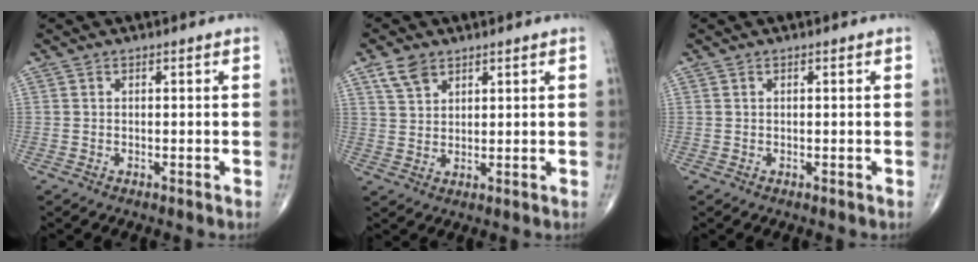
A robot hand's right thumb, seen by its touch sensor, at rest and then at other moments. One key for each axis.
{"total": 4.6, "fx": 2.9, "fy": 2.8, "fz": 2.1, "tx": -0.031, "ty": -0.009, "tz": 0.061}
{"total": 0.0}